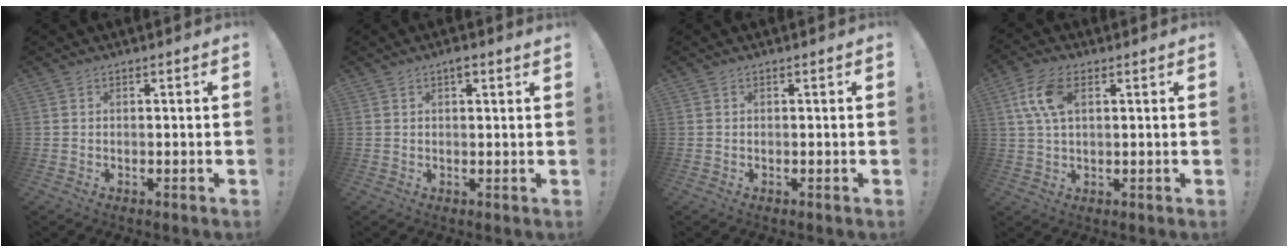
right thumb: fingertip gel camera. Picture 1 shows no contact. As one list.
[{"total": 1.7, "force": [1.1, 0.1, 1.4], "torque": [-0.020, -0.002, 0.016]}, {"total": 0.0}, {"total": 9.0, "force": [2.6, 5.0, 7.1], "torque": [-0.145, 0.008, 0.050]}]